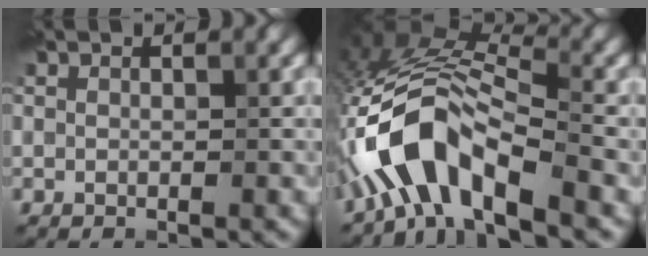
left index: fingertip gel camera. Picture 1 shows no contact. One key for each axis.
{"total": 9.3, "fx": -5.2, "fy": 3.2, "fz": 7.0, "tx": -0.134, "ty": 0.016, "tz": -0.106}